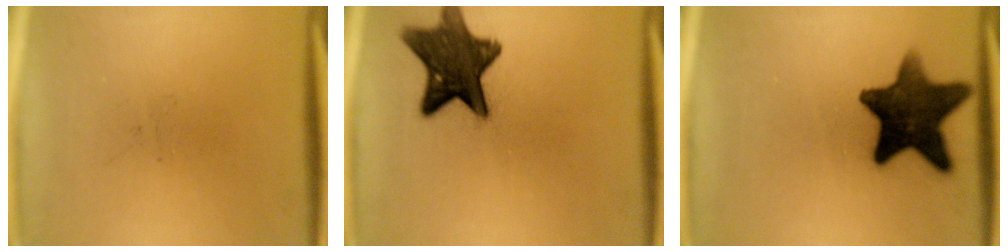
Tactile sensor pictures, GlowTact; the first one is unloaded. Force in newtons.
{"total": 12.7}
{"total": 14.3}